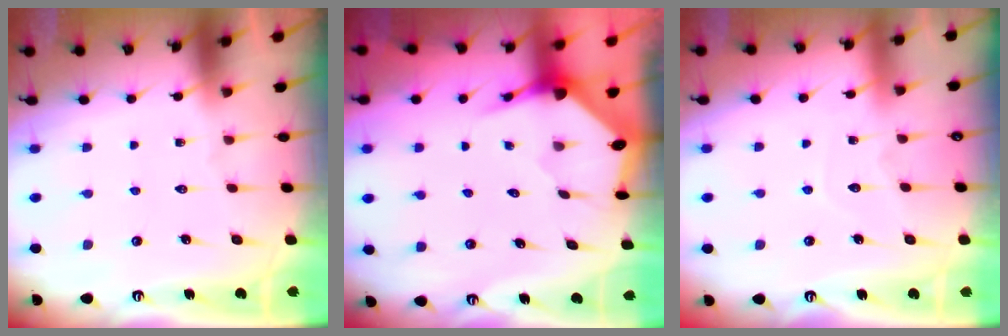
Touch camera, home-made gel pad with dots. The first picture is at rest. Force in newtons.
{"total": 3.5, "press": 3.5, "slide": 0.4}
{"total": 4.9, "press": 4.8, "slide": 0.4}